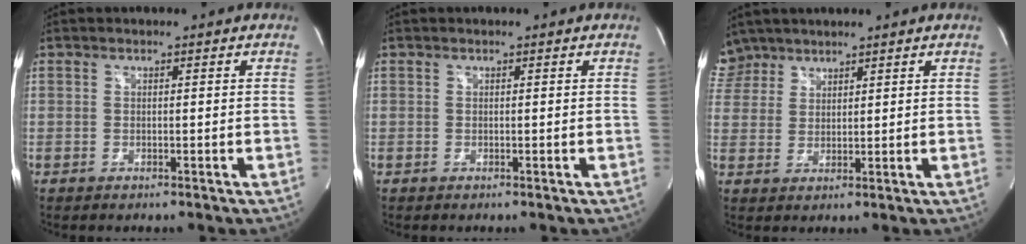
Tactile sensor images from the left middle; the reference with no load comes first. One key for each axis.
{"total": 0.0}
{"total": 5.6, "fx": 4.8, "fy": 3.0, "fz": -0.4, "tx": 0.010, "ty": 0.009, "tz": 0.097}